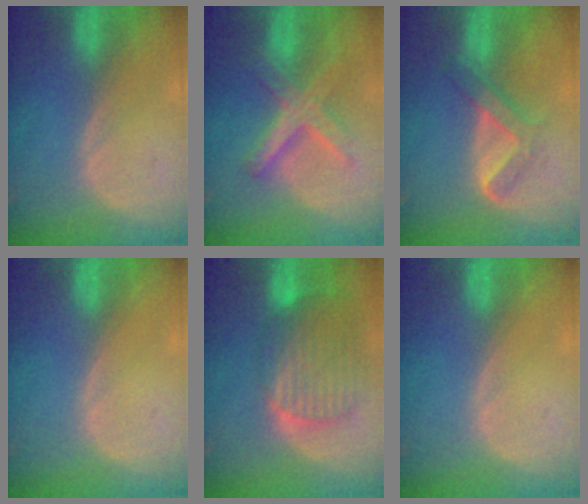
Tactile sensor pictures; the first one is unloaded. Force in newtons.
{"total": 7.7, "press": 7.7, "slide": 0.7}
{"total": 5.3, "press": 5.0, "slide": 1.9}
{"total": 0.0}
{"total": 10.7, "press": 9.1, "slide": 5.6}
{"total": 0.0}